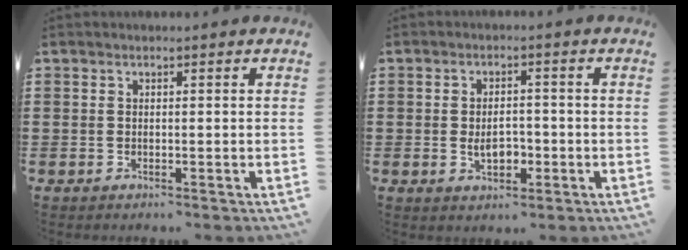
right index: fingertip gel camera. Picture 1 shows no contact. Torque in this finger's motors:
{"motor_torque": [2.14, 0.00, 0.19, 0.08]}